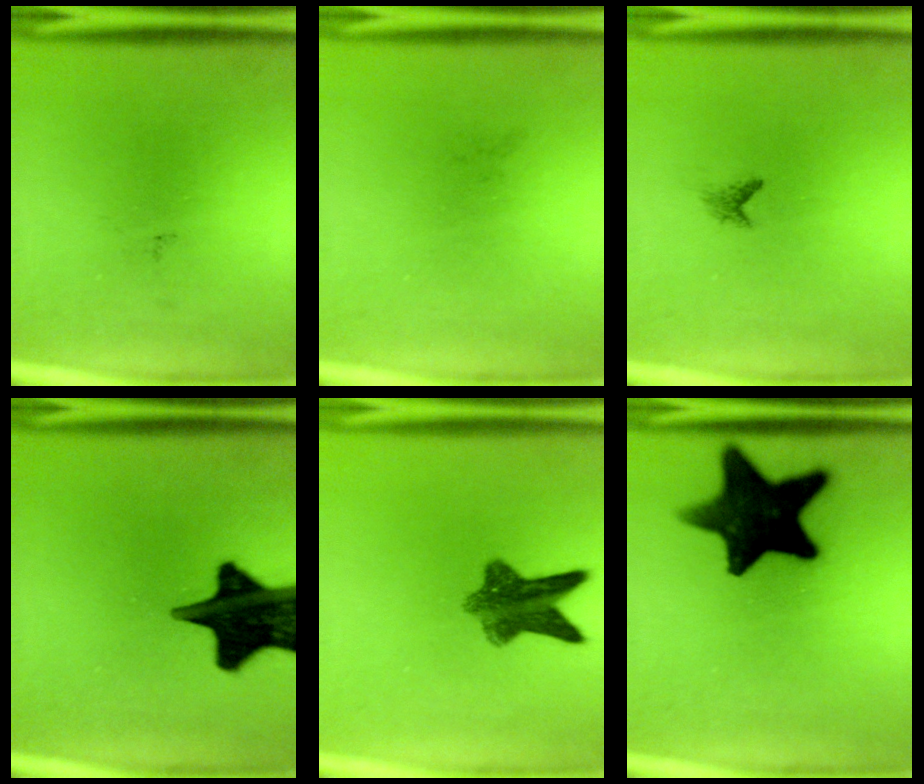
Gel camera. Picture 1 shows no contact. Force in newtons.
{"total": 0.0}
{"total": 0.8}
{"total": 19.4}
{"total": 7.9}
{"total": 15.9}